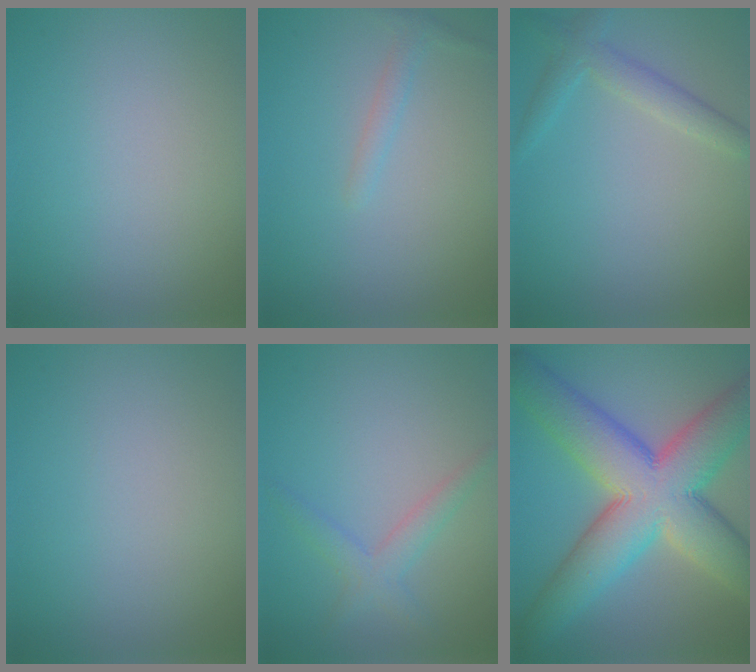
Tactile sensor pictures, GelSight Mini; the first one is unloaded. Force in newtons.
{"total": 1.2, "press": 1.2, "slide": 0.0}
{"total": 2.5, "press": 2.5, "slide": 0.1}
{"total": 0.0}
{"total": 2.2, "press": 2.2, "slide": 0.1}
{"total": 13.3, "press": 13.3, "slide": 0.6}